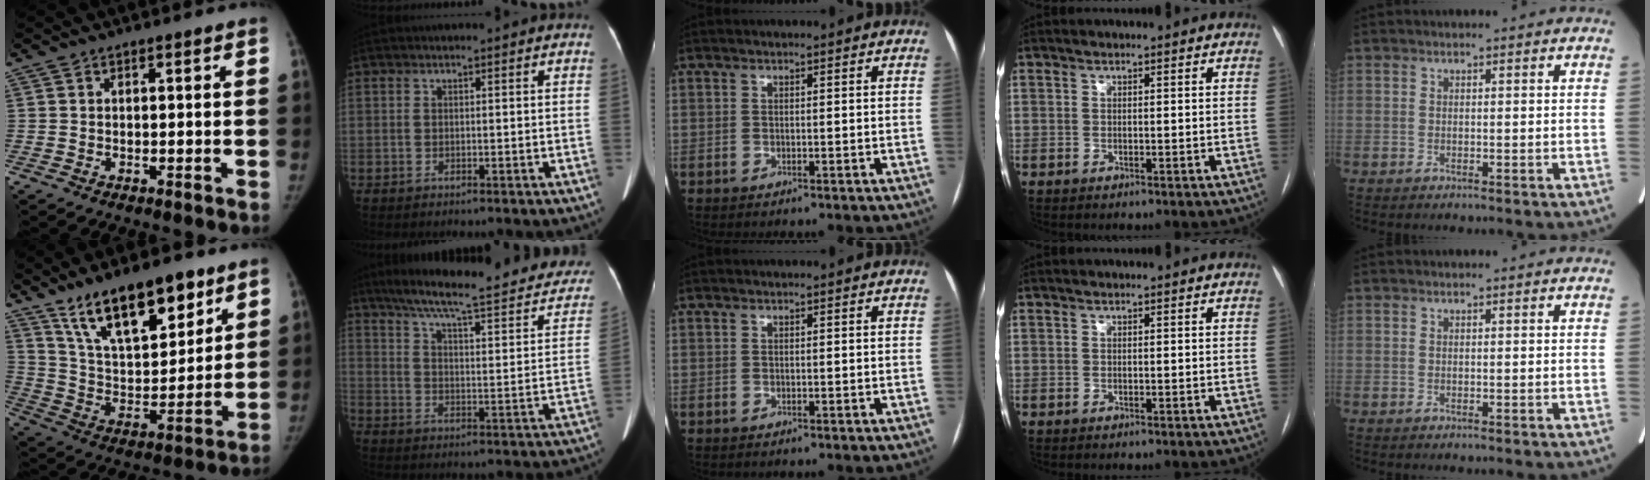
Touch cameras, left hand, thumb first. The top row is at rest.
{"thumb": {"total": 19.8, "force": [12.9, 8.1, 12.8], "torque": [-0.170, -0.062, 0.233]}, "index": {"total": 27.9, "force": [23.0, 4.7, 15.1], "torque": [-0.217, -0.016, 0.289]}}